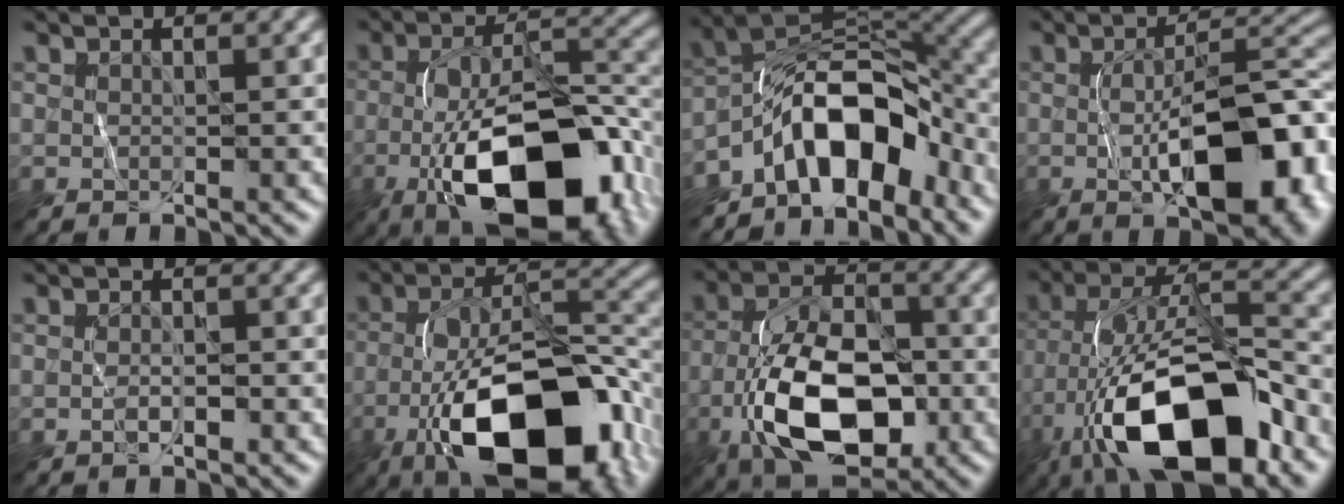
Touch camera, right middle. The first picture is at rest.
{"total": 15.0, "force": [-6.7, 6.7, 11.6], "torque": [-0.186, -0.007, -0.105]}
{"total": 8.8, "force": [-5.0, 4.2, 5.9], "torque": [-0.079, 0.026, -0.097]}
{"total": 11.6, "force": [-2.8, 4.8, 10.2], "torque": [-0.143, 0.008, -0.041]}
{"total": 0.8, "force": [-0.4, 0.2, 0.6], "torque": [-0.012, 0.007, -0.007]}
{"total": 16.1, "force": [-8.1, 7.0, 12.0], "torque": [-0.192, 0.004, -0.136]}
{"total": 10.9, "force": [-4.3, 5.8, 8.3], "torque": [-0.158, 0.006, -0.082]}
{"total": 14.6, "force": [-7.1, 6.0, 11.2], "torque": [-0.195, 0.018, -0.128]}